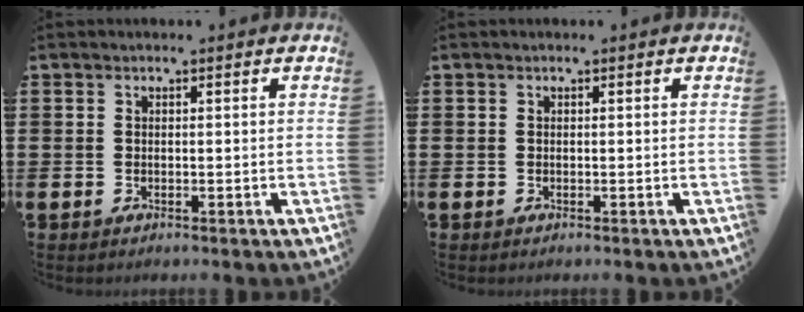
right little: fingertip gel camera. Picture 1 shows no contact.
{"total": 0.0}